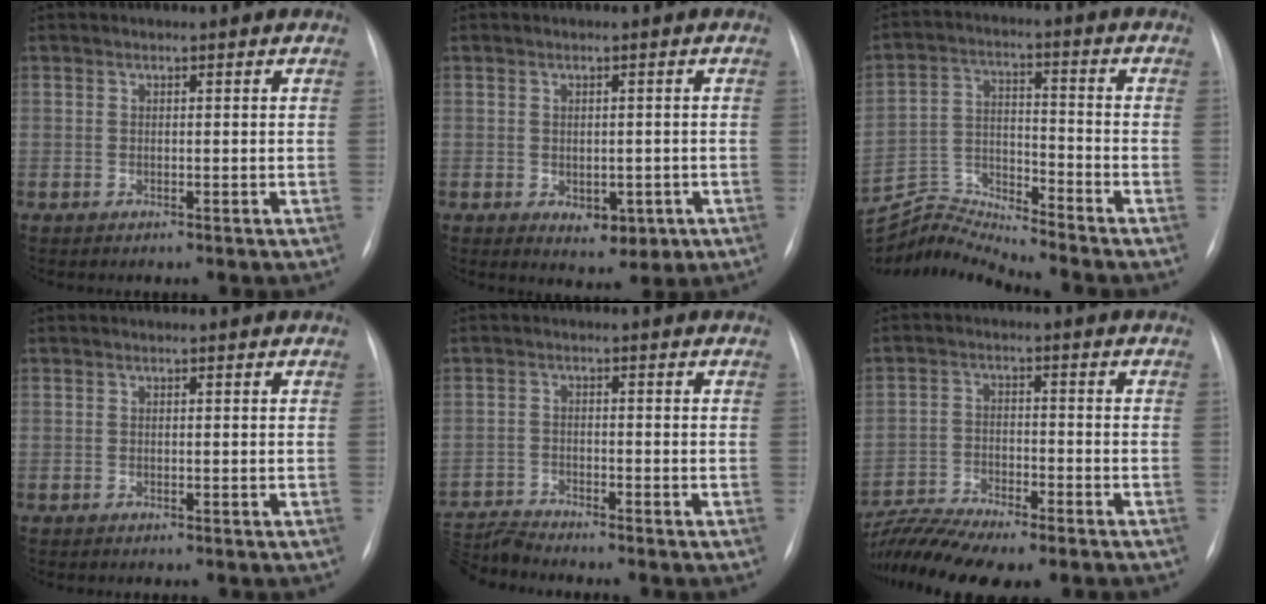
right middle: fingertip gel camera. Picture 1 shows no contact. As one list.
[{"total": 4.5, "force": [-1.4, 2.9, 3.1], "torque": [-0.033, 0.003, -0.005]}, {"total": 9.8, "force": [-9.4, -2.4, -0.9], "torque": [0.010, 0.026, -0.178]}, {"total": 0.0}, {"total": 5.4, "force": [-5.2, -1.7, -0.4], "torque": [-0.002, -0.007, -0.100]}, {"total": 9.9, "force": [-8.8, 0.9, 4.5], "torque": [-0.086, -0.001, -0.147]}]